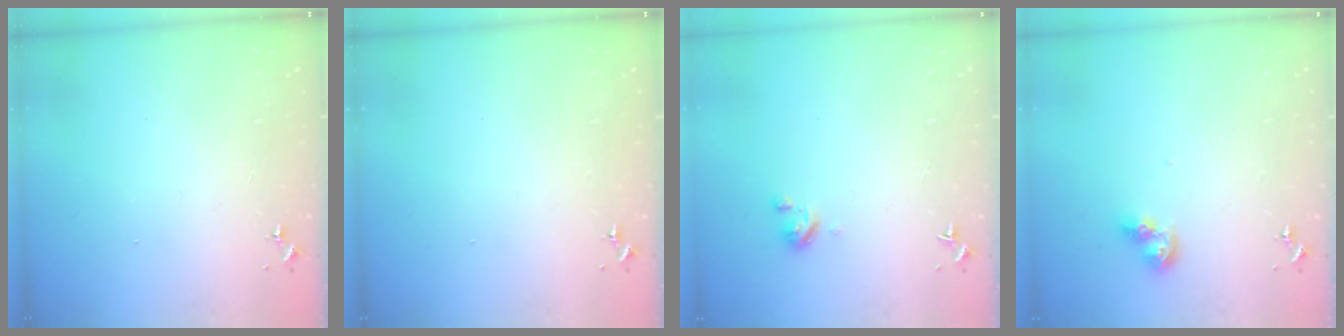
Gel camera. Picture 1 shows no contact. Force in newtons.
{"total": 0.0}
{"total": 3.1, "press": 3.1, "slide": 0.3}
{"total": 8.0, "press": 7.9, "slide": 0.8}